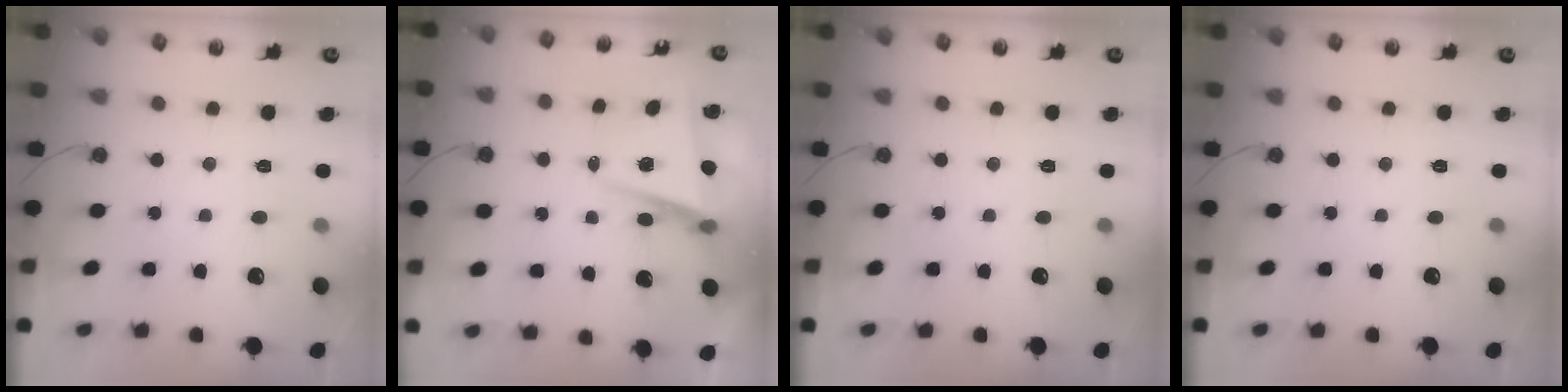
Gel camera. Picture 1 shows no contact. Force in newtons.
{"total": 5.6, "press": 5.1, "slide": 2.3}
{"total": 0.0}
{"total": 0.0}